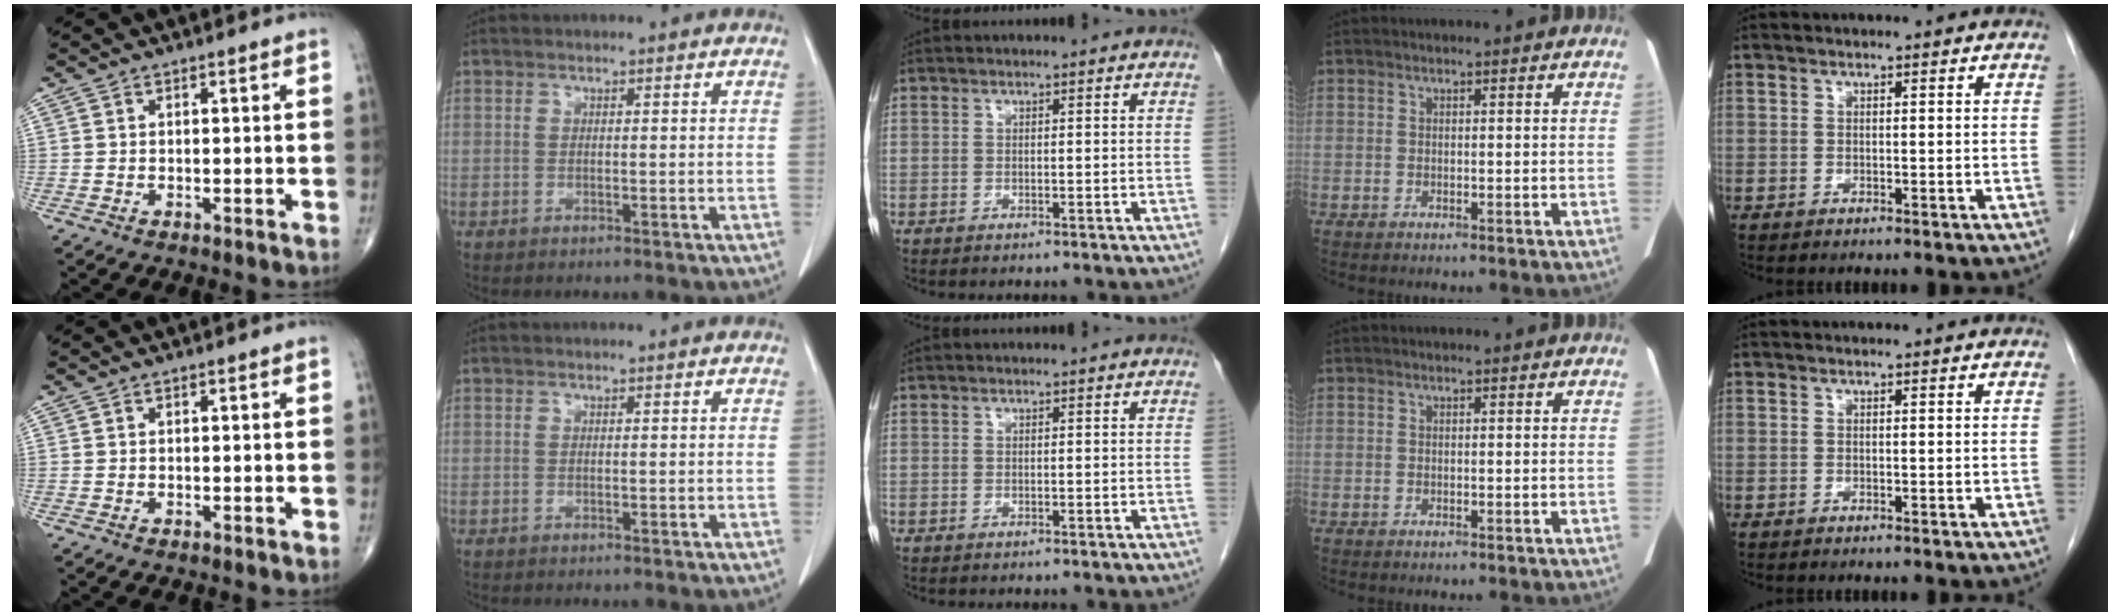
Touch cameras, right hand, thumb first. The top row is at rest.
{}